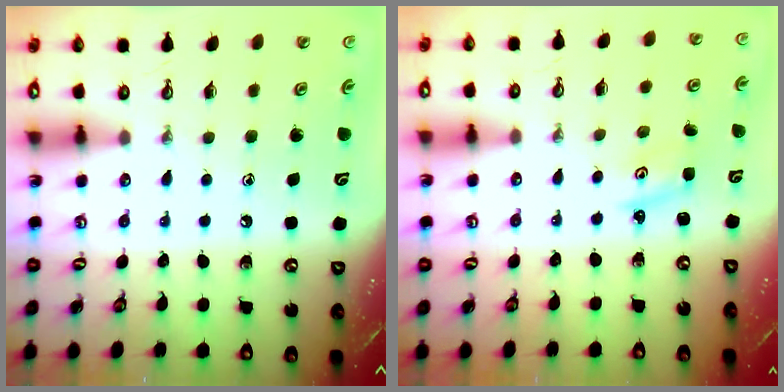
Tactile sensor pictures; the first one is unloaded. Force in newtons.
{"total": 1.6, "press": 1.6, "slide": 0.2}